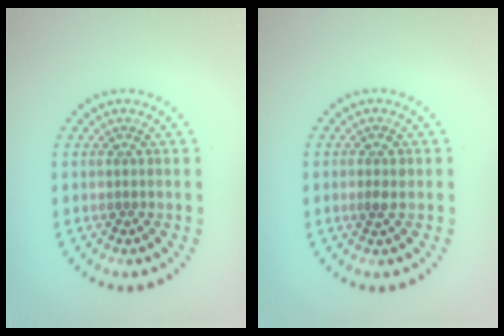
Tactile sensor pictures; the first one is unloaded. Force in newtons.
{"total": 1.2, "press": 1.2, "slide": 0.2}